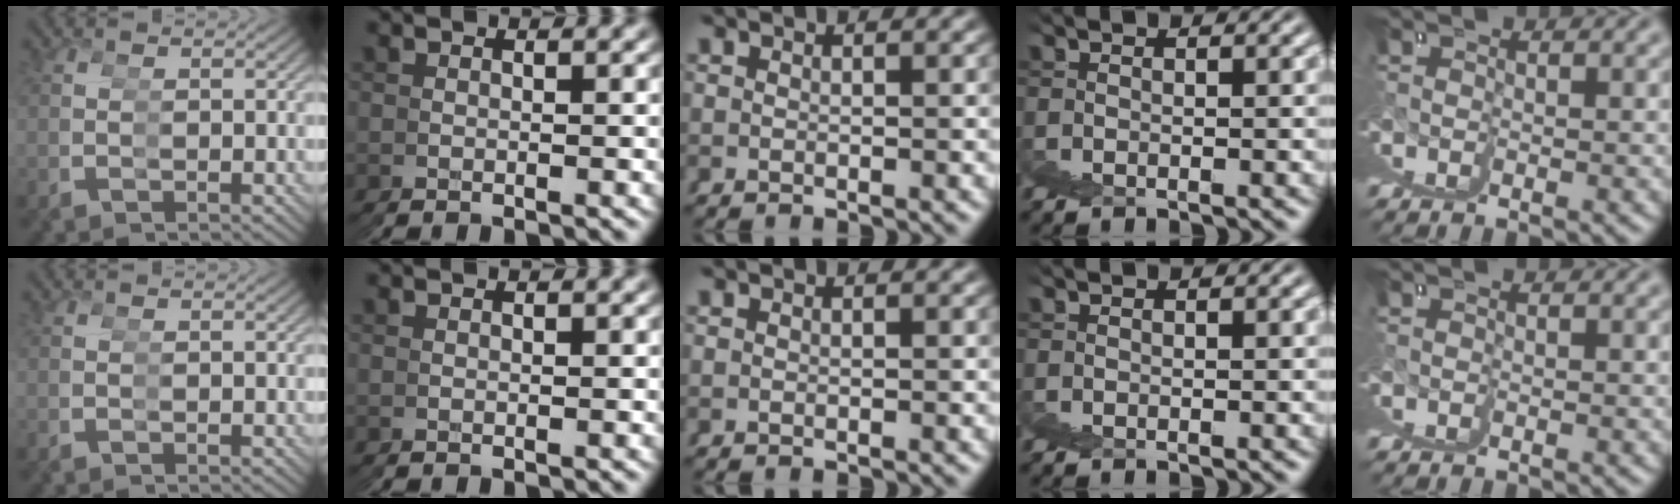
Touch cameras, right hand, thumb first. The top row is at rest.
{}